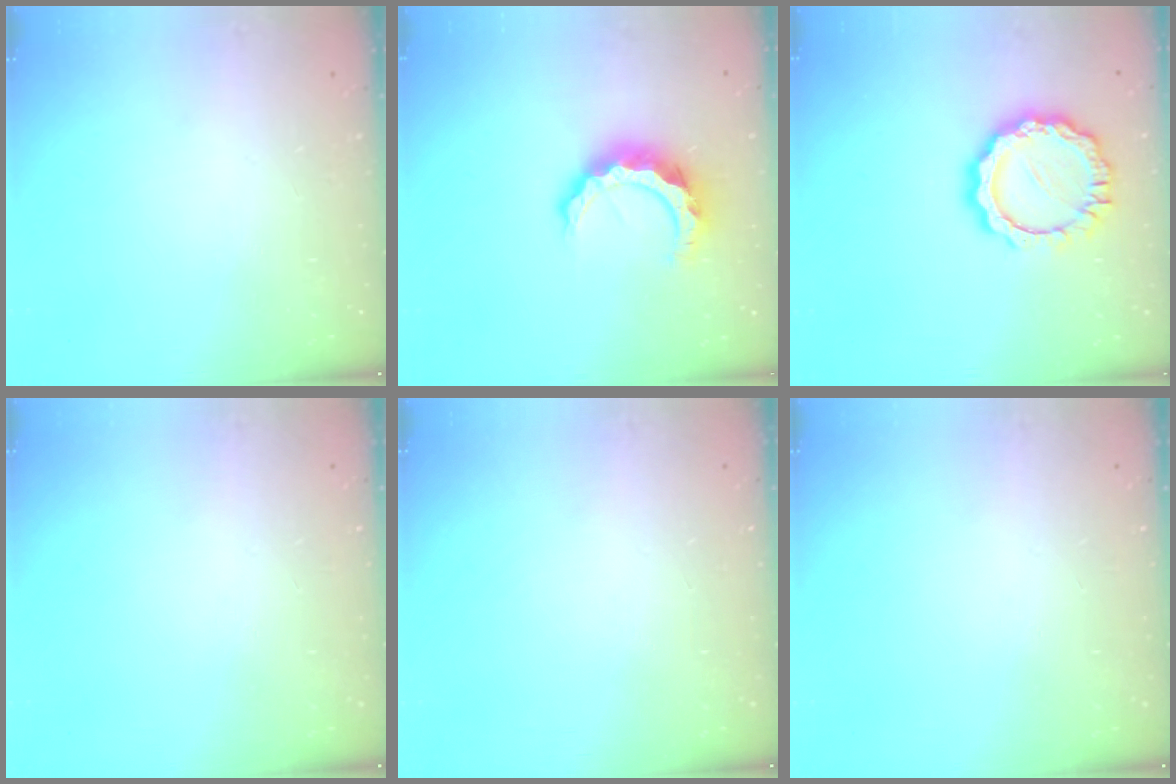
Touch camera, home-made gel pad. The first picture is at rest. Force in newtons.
{"total": 9.9, "press": 9.9, "slide": 0.8}
{"total": 12.8, "press": 12.8, "slide": 1.0}
{"total": 0.0}
{"total": 0.0}
{"total": 0.0}